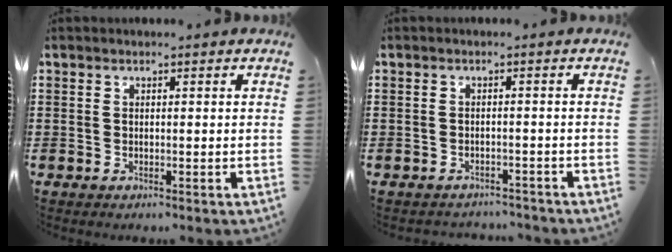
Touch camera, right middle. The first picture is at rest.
{"total": 1.7, "force": [-1.6, 0.2, -0.1], "torque": [-0.005, -0.001, -0.036]}